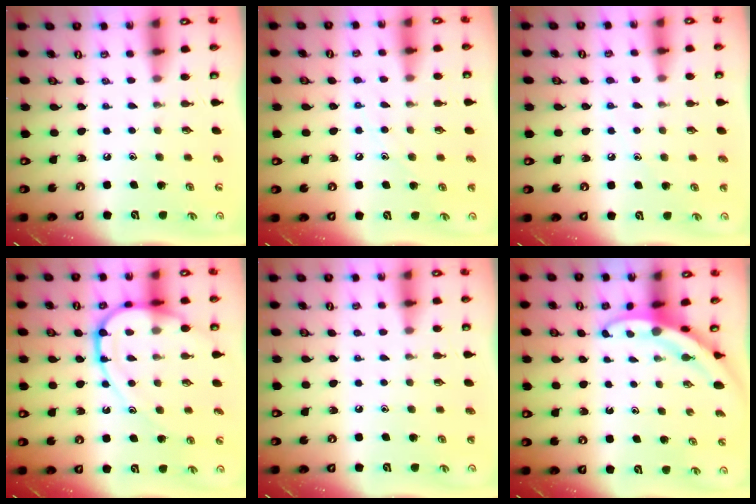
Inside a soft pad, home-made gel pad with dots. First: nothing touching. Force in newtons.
{"total": 7.3, "press": 7.3, "slide": 0.4}
{"total": 4.4, "press": 4.4, "slide": 0.4}
{"total": 13.6, "press": 13.5, "slide": 1.5}
{"total": 1.0, "press": 1.0, "slide": 0.1}
{"total": 3.2, "press": 3.2, "slide": 0.3}